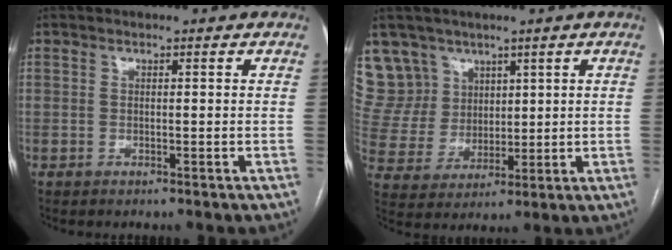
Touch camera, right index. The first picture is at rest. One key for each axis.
{"total": 9.8, "fx": 6.4, "fy": 7.4, "fz": 0.3, "tx": -0.014, "ty": 0.029, "tz": 0.142}